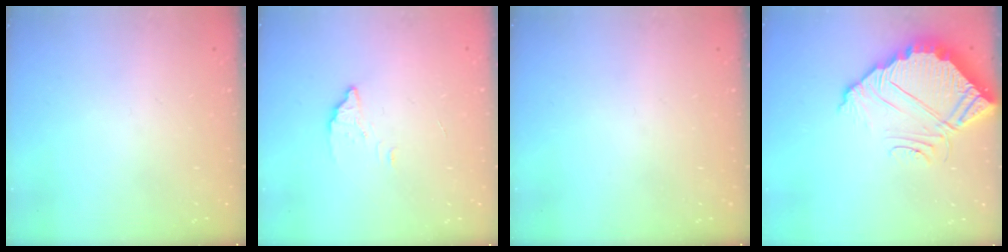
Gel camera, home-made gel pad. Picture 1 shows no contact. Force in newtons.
{"total": 2.8, "press": 2.8, "slide": 0.2}
{"total": 0.0}
{"total": 8.2, "press": 8.2, "slide": 0.4}